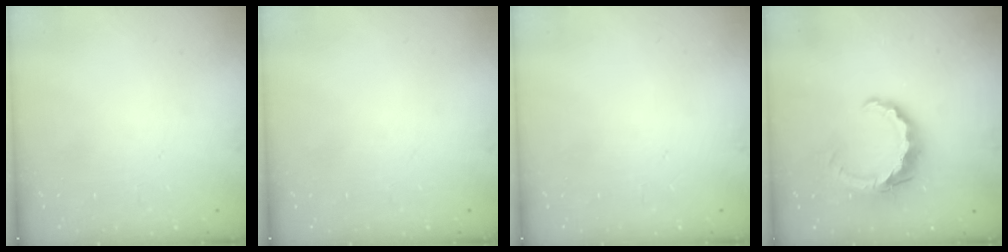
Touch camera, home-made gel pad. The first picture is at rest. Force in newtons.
{"total": 0.0}
{"total": 0.0}
{"total": 8.0, "press": 7.9, "slide": 1.1}